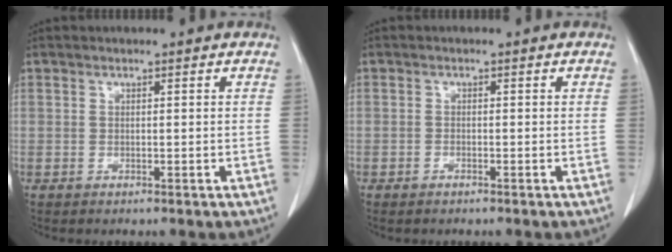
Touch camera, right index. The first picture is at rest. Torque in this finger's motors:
{"motor_torque": [0.25, -0.21, 0.05, 0.00]}